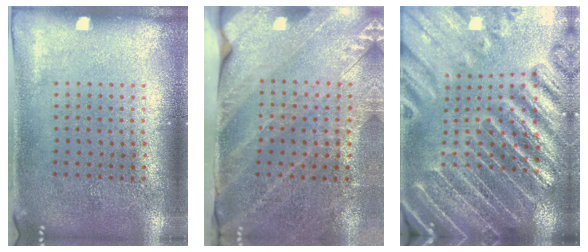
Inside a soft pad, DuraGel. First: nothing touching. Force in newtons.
{"total": 3.5, "press": 3.0, "slide": 1.8}
{"total": 4.9, "press": 4.4, "slide": 2.1}